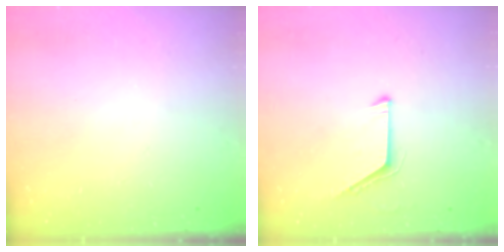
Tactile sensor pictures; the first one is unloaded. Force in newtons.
{"total": 5.7, "press": 5.7, "slide": 0.5}